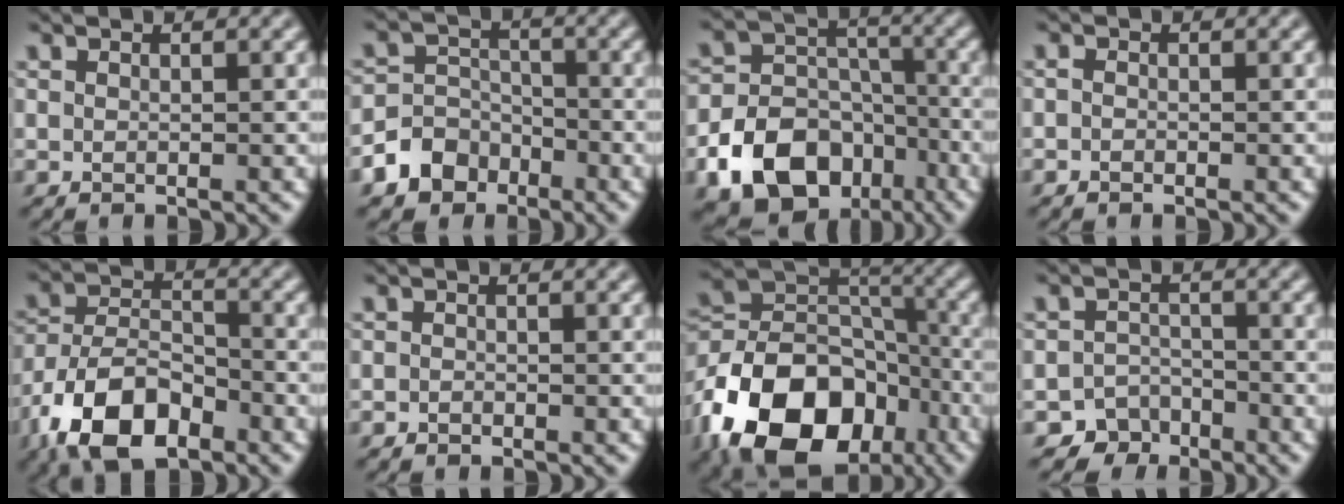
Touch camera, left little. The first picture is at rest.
{"total": 6.2, "force": [-3.9, 4.8, 1.2], "torque": [-0.004, -0.006, -0.099]}
{"total": 15.4, "force": [-8.4, 11.5, 5.8], "torque": [-0.107, -0.048, -0.158]}
{"total": 0.6, "force": [-0.4, 0.4, 0.3], "torque": [-0.005, -0.001, -0.010]}
{"total": 9.4, "force": [-5.6, 5.0, 5.8], "torque": [-0.118, -0.002, -0.110]}
{"total": 0.6, "force": [-0.6, 0.2, 0.1], "torque": [0.001, -0.002, -0.013]}
{"total": 15.3, "force": [-7.7, 10.2, 8.4], "torque": [-0.175, 0.007, -0.147]}
{"total": 4.1, "force": [-3.3, 2.5, -0.1], "torque": [0.031, 0.007, -0.049]}